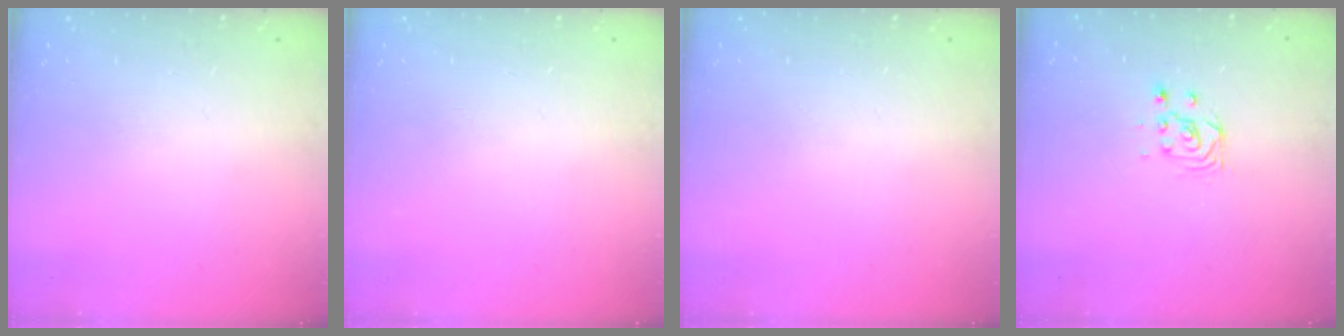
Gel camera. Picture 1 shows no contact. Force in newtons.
{"total": 0.0}
{"total": 0.0}
{"total": 3.7, "press": 3.7, "slide": 0.3}